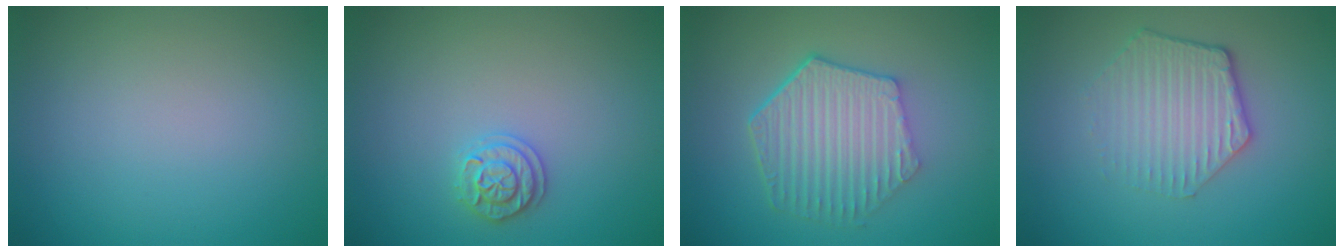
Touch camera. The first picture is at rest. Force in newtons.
{"total": 1.9, "press": 1.9, "slide": 0.2}
{"total": 6.2, "press": 4.6, "slide": 4.2}
{"total": 3.5, "press": 3.0, "slide": 1.7}